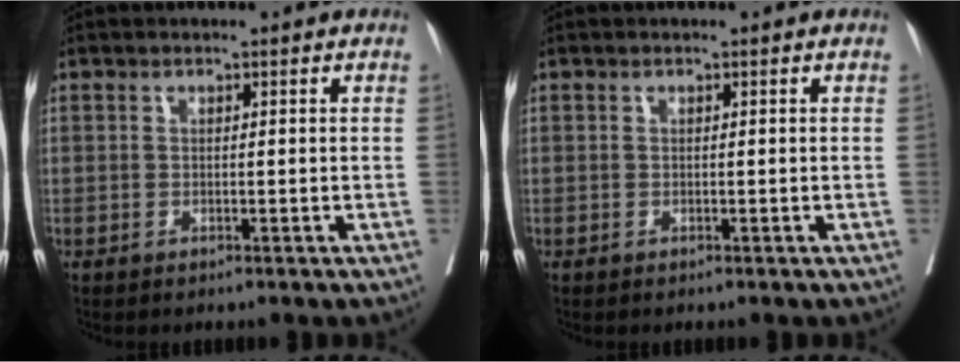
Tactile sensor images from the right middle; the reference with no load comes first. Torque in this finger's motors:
{"motor_torque": [-0.01, 0.08, 0.05, 0.00]}